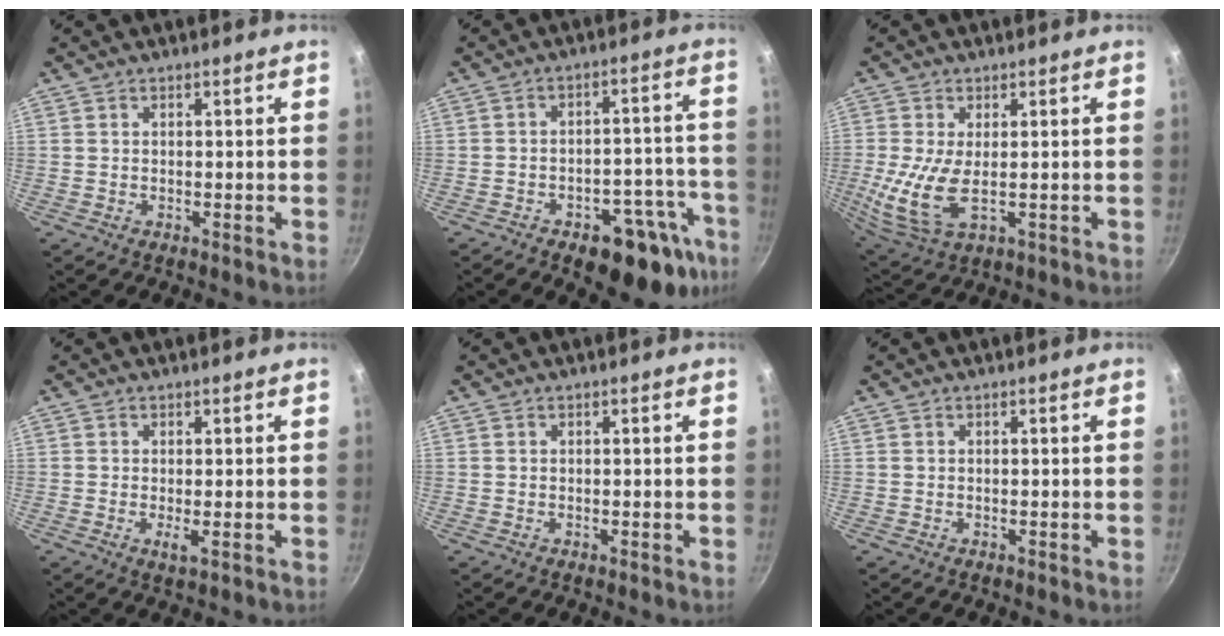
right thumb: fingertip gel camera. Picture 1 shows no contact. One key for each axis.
{"total": 16.6, "fx": -9.8, "fy": 8.0, "fz": 10.7, "tx": -0.063, "ty": 0.054, "tz": -0.125}
{"total": 9.6, "fx": -0.7, "fy": 4.3, "fz": 8.6, "tx": -0.185, "ty": -0.019, "tz": -0.008}
{"total": 1.6, "fx": -0.3, "fy": 0.3, "fz": 1.6, "tx": -0.032, "ty": -0.007, "tz": -0.005}
{"total": 0.0}
{"total": 0.0}